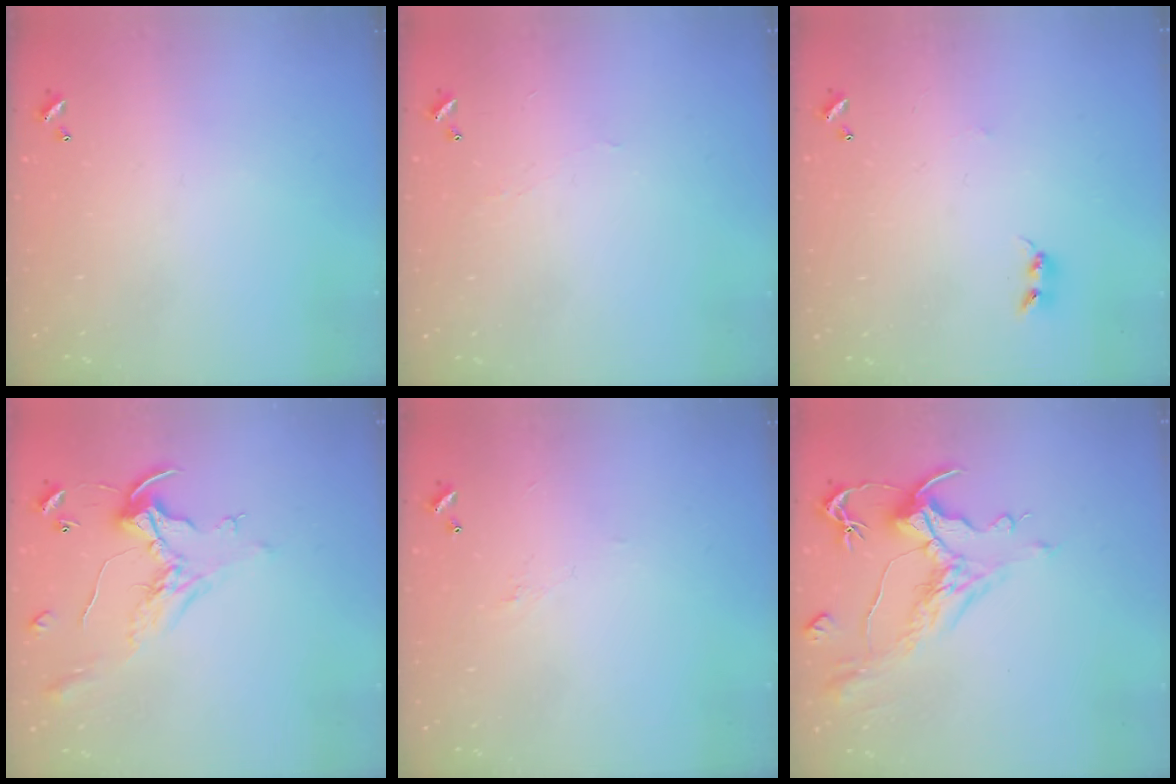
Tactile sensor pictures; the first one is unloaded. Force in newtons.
{"total": 0.8, "press": 0.7, "slide": 0.4}
{"total": 2.5, "press": 2.5, "slide": 0.4}
{"total": 0.8, "press": 0.5, "slide": 0.6}
{"total": 1.6, "press": 1.5, "slide": 0.5}
{"total": 1.6, "press": 0.7, "slide": 1.4}